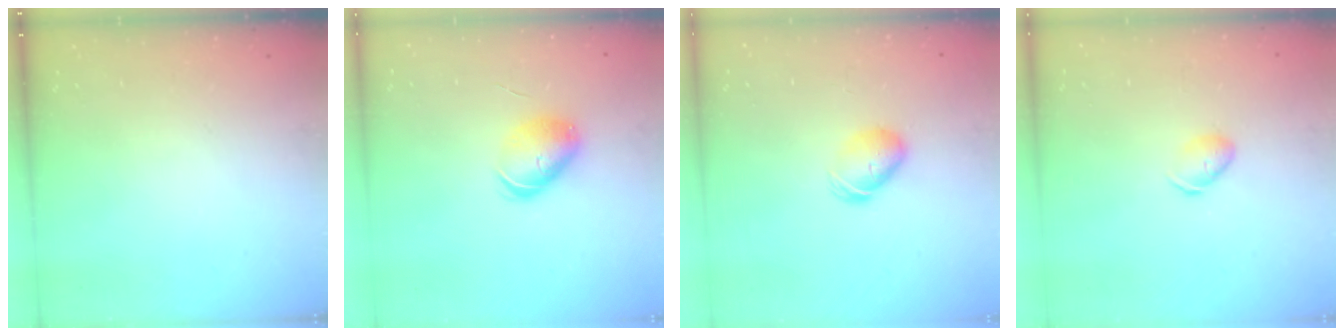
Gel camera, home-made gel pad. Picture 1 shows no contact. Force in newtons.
{"total": 8.6, "press": 8.5, "slide": 1.0}
{"total": 7.5, "press": 7.4, "slide": 0.7}
{"total": 5.9, "press": 5.8, "slide": 1.0}